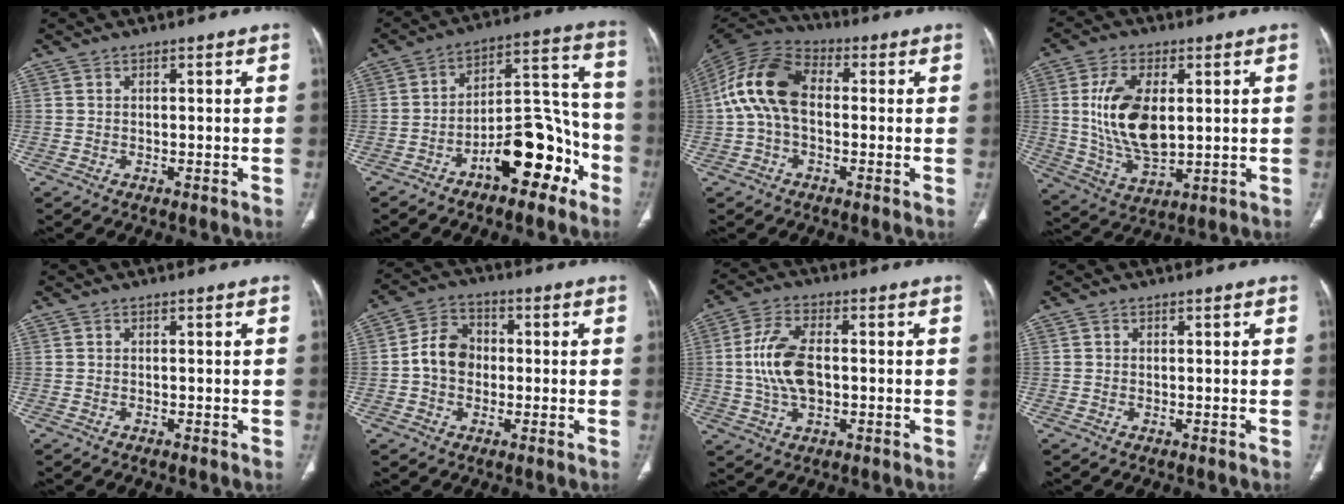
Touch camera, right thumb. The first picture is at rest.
{"total": 15.9, "force": [-8.1, 7.3, 11.6], "torque": [-0.138, 0.085, -0.126]}
{"total": 13.1, "force": [0.3, 8.3, 10.2], "torque": [-0.197, 0.034, -0.006]}
{"total": 14.5, "force": [1.8, 7.9, 12.1], "torque": [-0.225, -0.013, 0.043]}
{"total": 0.0}
{"total": 7.7, "force": [-0.4, 6.3, 4.5], "torque": [-0.062, 0.024, -0.018]}
{"total": 10.7, "force": [0.0, 5.8, 8.9], "torque": [-0.182, 0.010, -0.001]}
{"total": 0.0}